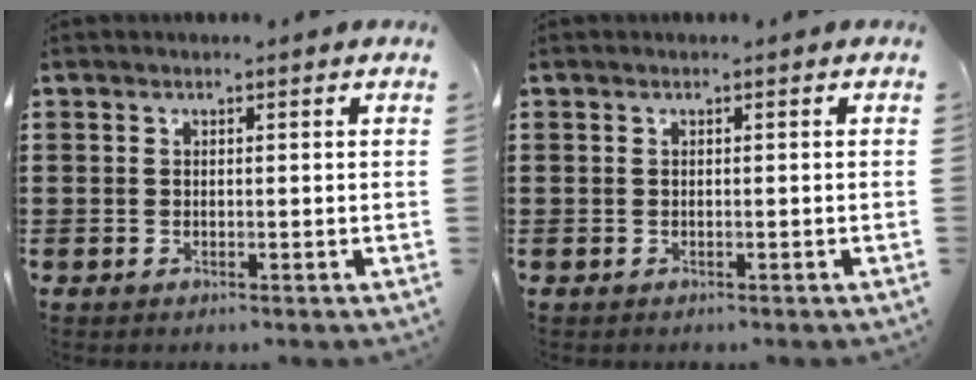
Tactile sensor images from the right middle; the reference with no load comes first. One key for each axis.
{"total": 0.0}